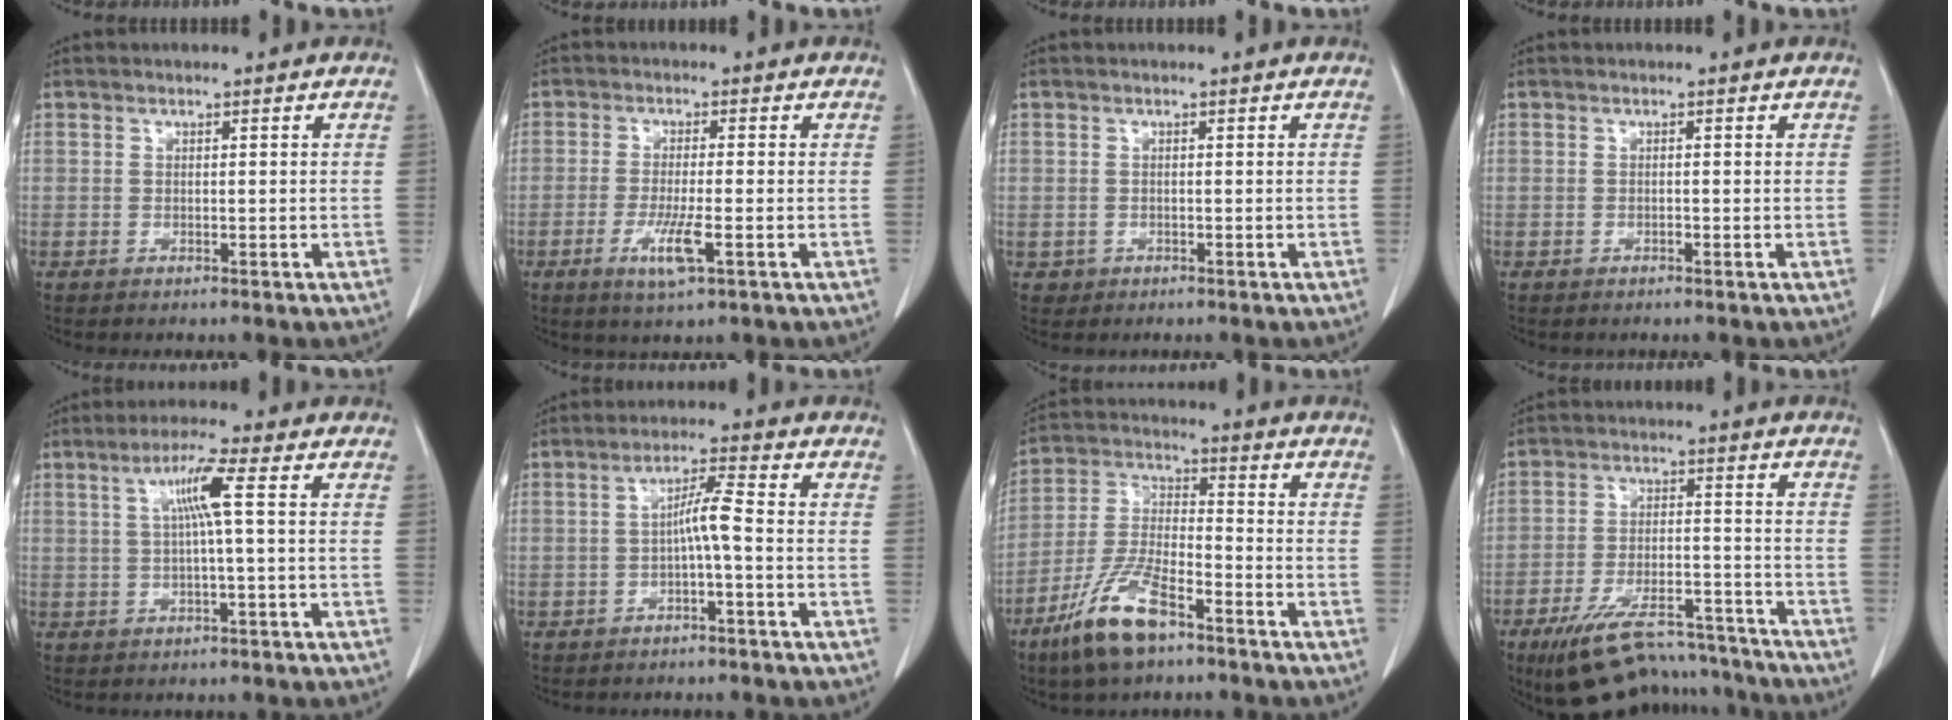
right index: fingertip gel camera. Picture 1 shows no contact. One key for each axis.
{"total": 5.4, "fx": -2.1, "fy": 0.4, "fz": 5.0, "tx": -0.097, "ty": -0.012, "tz": -0.037}
{"total": 1.2, "fx": -0.4, "fy": 1.1, "fz": 0.0, "tx": 0.001, "ty": 0.007, "tz": -0.002}
{"total": 0.0}
{"total": 5.3, "fx": 1.0, "fy": -0.7, "fz": 5.2, "tx": -0.095, "ty": 0.011, "tz": 0.021}
{"total": 4.2, "fx": -0.9, "fy": -0.1, "fz": 4.1, "tx": -0.072, "ty": 0.013, "tz": -0.013}
{"total": 11.5, "fx": -7.5, "fy": 3.1, "fz": 8.2, "tx": -0.177, "ty": -0.013, "tz": -0.144}
{"total": 16.3, "fx": -14.4, "fy": 4.6, "fz": 6.0, "tx": -0.104, "ty": 0.017, "tz": -0.215}